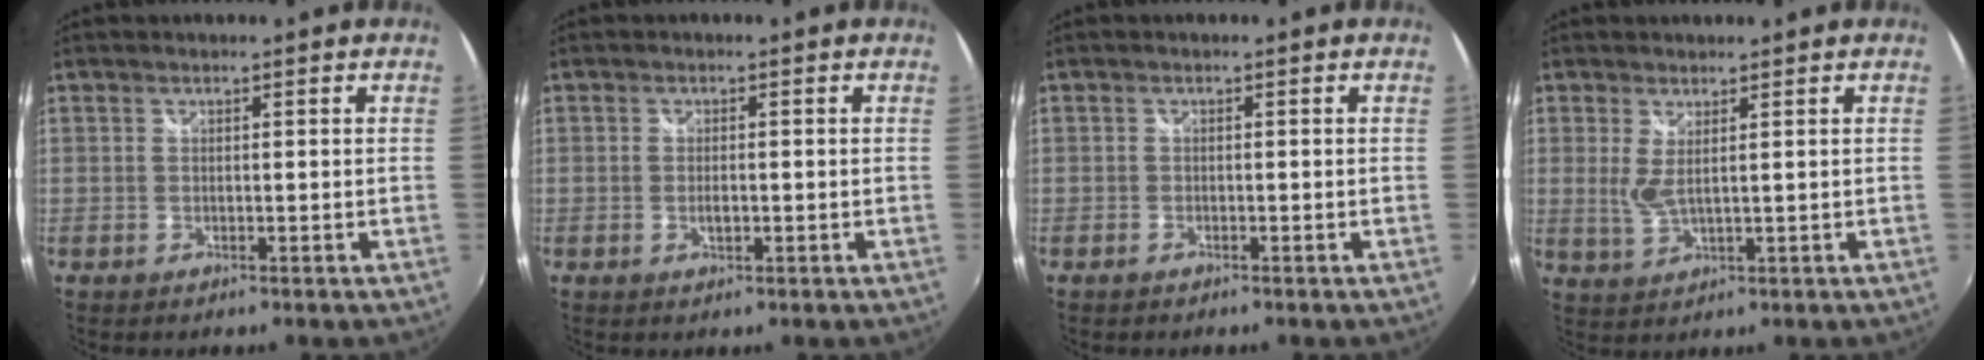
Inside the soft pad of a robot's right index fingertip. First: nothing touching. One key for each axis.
{"total": 1.7, "fx": -0.5, "fy": 0.8, "fz": 1.4, "tx": -0.026, "ty": -0.003, "tz": -0.008}
{"total": 0.7, "fx": -0.6, "fy": 0.4, "fz": 0.1, "tx": -0.004, "ty": -0.002, "tz": -0.013}
{"total": 3.3, "fx": 1.0, "fy": 0.7, "fz": 3.0, "tx": -0.061, "ty": -0.009, "tz": 0.018}